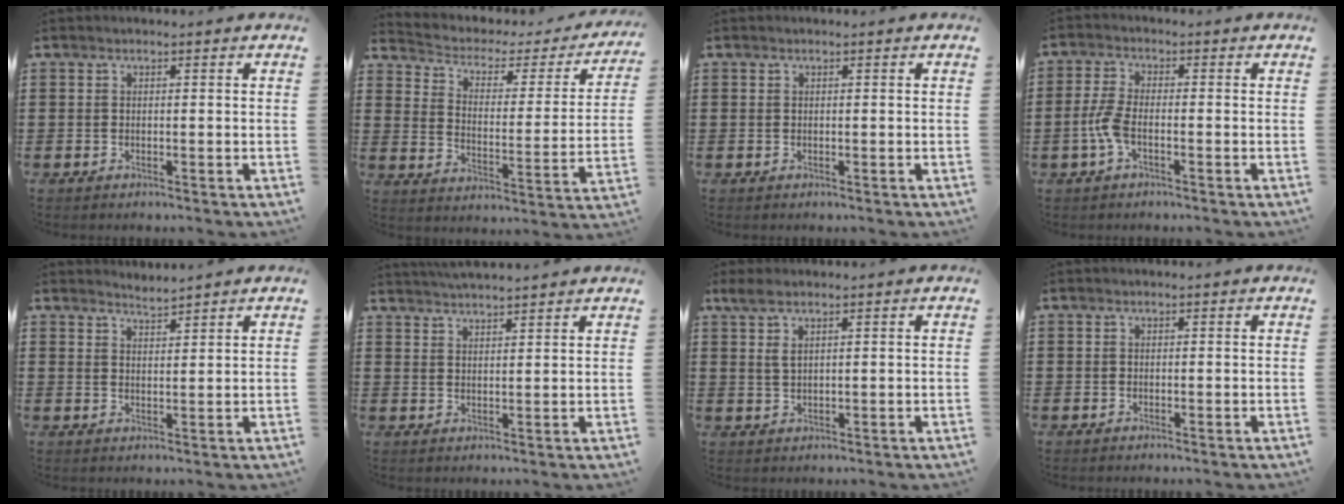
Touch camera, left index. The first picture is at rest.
{"total": 2.6, "force": [1.5, 1.8, 1.2], "torque": [-0.040, -0.014, 0.015]}
{"total": 0.0}
{"total": 4.2, "force": [-1.2, 1.6, 3.7], "torque": [-0.091, -0.005, -0.027]}
{"total": 2.0, "force": [2.0, -0.2, 0.0], "torque": [-0.004, -0.002, 0.038]}
{"total": 3.0, "force": [2.9, -0.5, 0.0], "torque": [-0.008, -0.008, 0.056]}
{"total": 2.7, "force": [1.3, 1.0, 2.2], "torque": [-0.047, 0.005, 0.023]}
{"total": 0.0}